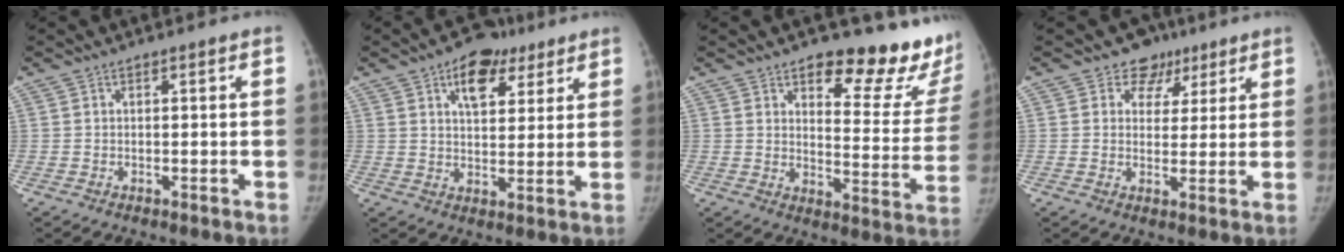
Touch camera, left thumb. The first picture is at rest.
{"total": 9.9, "force": [5.3, 5.8, 6.0], "torque": [-0.061, -0.016, 0.078]}
{"total": 18.7, "force": [13.7, 6.9, 10.7], "torque": [-0.082, -0.106, 0.166]}
{"total": 6.1, "force": [3.8, 4.8, 0.5], "torque": [0.029, -0.014, 0.053]}